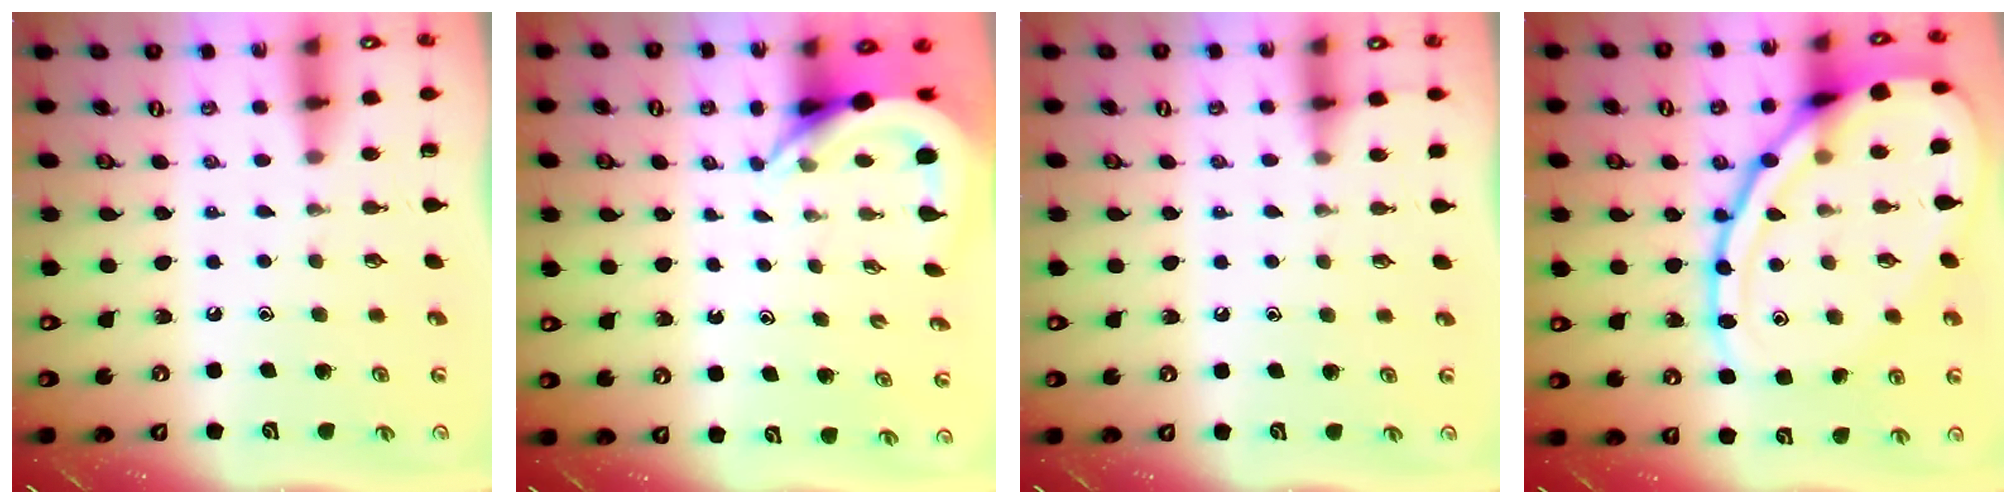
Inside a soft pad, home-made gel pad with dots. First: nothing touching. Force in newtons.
{"total": 5.7, "press": 5.7, "slide": 0.6}
{"total": 3.3, "press": 3.3, "slide": 0.4}
{"total": 21.9, "press": 21.8, "slide": 1.8}